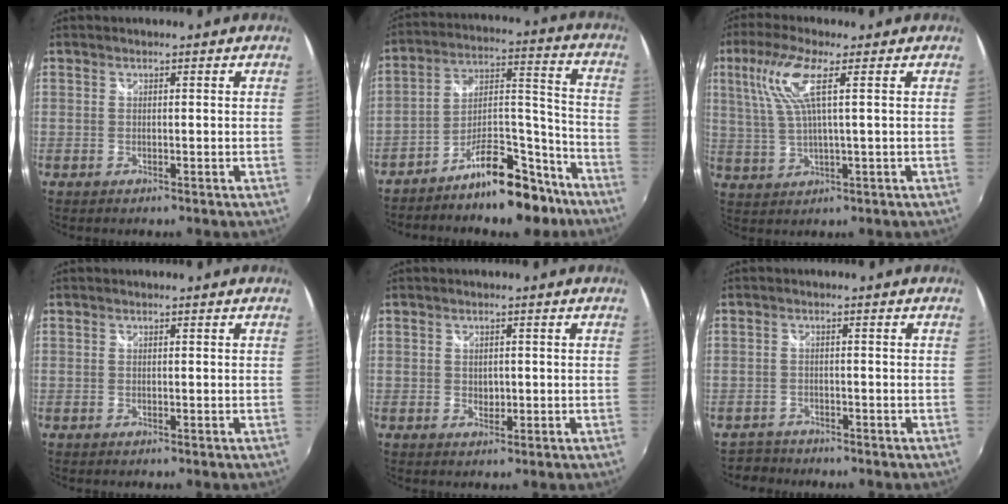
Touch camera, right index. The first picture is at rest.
{"total": 14.3, "force": [-10.6, 5.1, 8.1], "torque": [-0.121, 0.059, -0.159]}
{"total": 8.2, "force": [3.0, 0.9, 7.6], "torque": [-0.156, 0.007, 0.068]}
{"total": 0.0}
{"total": 1.6, "force": [0.1, 1.4, 0.7], "torque": [-0.008, -0.001, 0.002]}
{"total": 2.9, "force": [-2.6, 1.3, -0.5], "torque": [-0.004, 0.003, -0.049]}